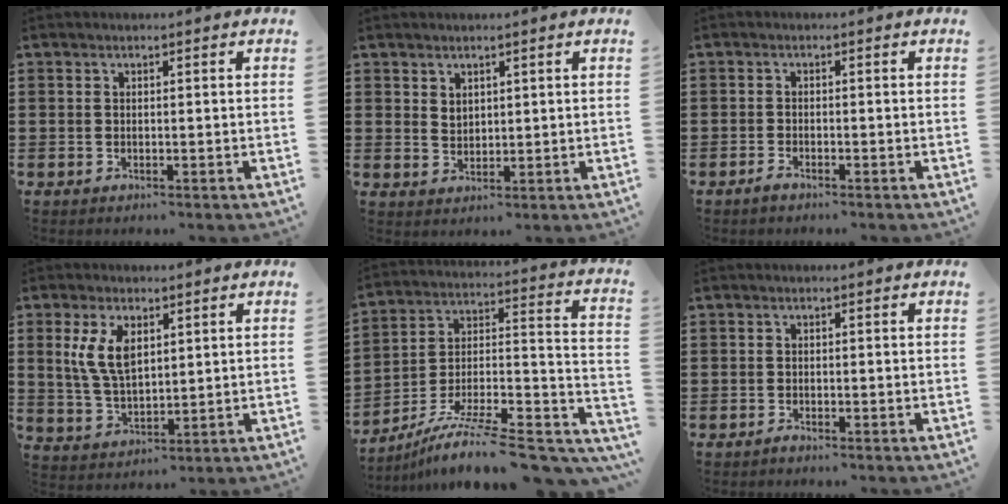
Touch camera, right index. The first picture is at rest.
{"total": 1.9, "force": [1.6, 1.1, 0.2], "torque": [-0.006, 0.003, 0.031]}
{"total": 1.2, "force": [-1.1, 0.1, 0.3], "torque": [-0.008, -0.004, -0.021]}
{"total": 7.1, "force": [2.4, 3.6, 5.6], "torque": [-0.127, 0.006, 0.041]}
{"total": 10.6, "force": [-8.1, 1.4, 6.7], "torque": [-0.099, 0.012, -0.148]}
{"total": 0.6, "force": [-0.6, -0.1, -0.1], "torque": [0.001, -0.001, -0.013]}